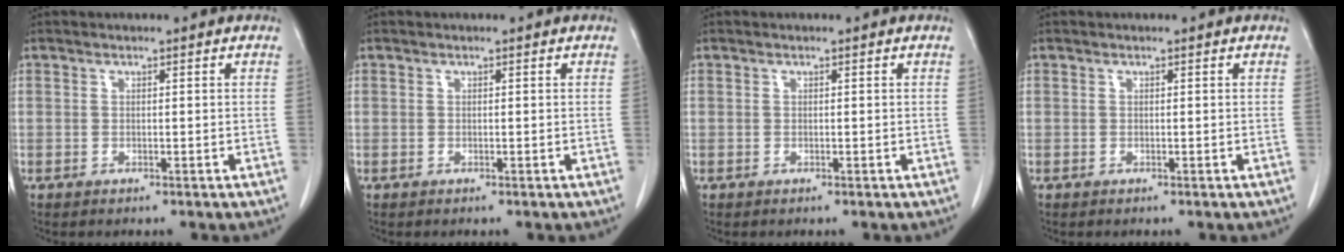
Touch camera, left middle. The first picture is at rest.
{"total": 0.0}
{"total": 0.0}
{"total": 0.0}